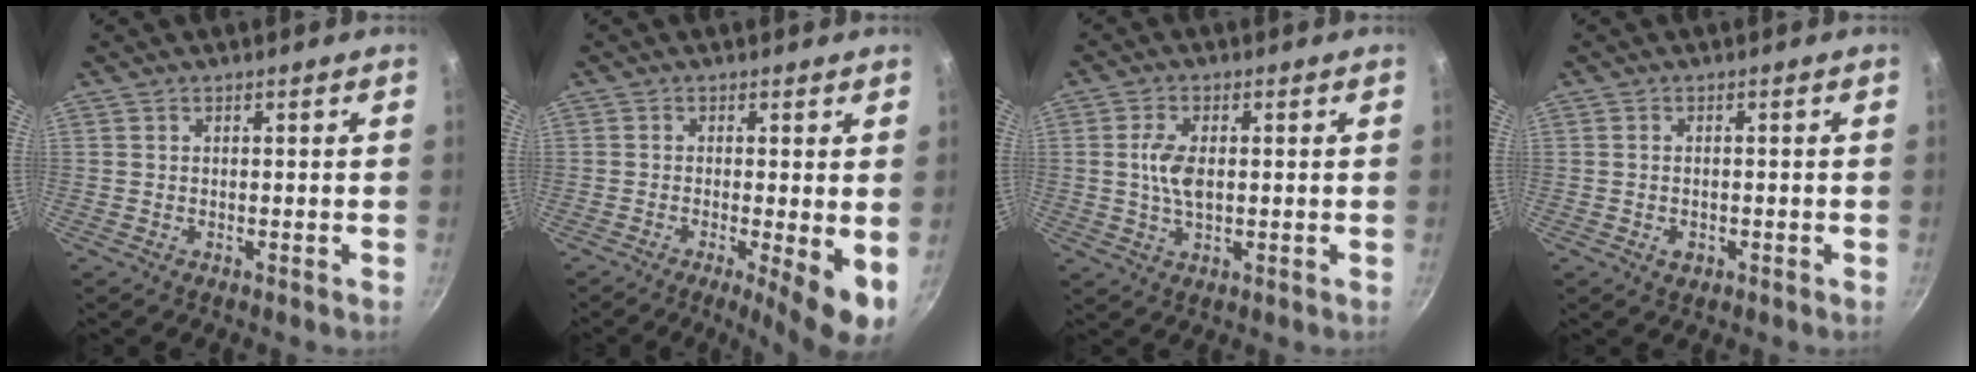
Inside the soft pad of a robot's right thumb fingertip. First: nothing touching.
{"total": 7.3, "force": [-1.3, 1.3, 7.0], "torque": [-0.097, -0.011, -0.019]}
{"total": 5.7, "force": [0.4, 3.1, 4.9], "torque": [-0.095, 0.001, 0.006]}
{"total": 2.0, "force": [-0.7, 1.3, 1.3], "torque": [-0.022, 0.000, -0.011]}